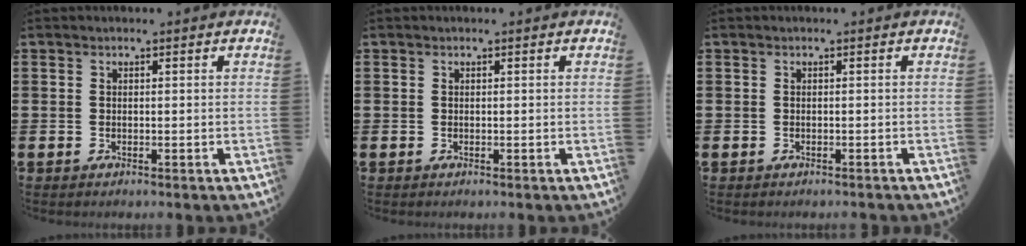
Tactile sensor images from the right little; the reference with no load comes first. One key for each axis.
{"total": 0.0}
{"total": 0.0}